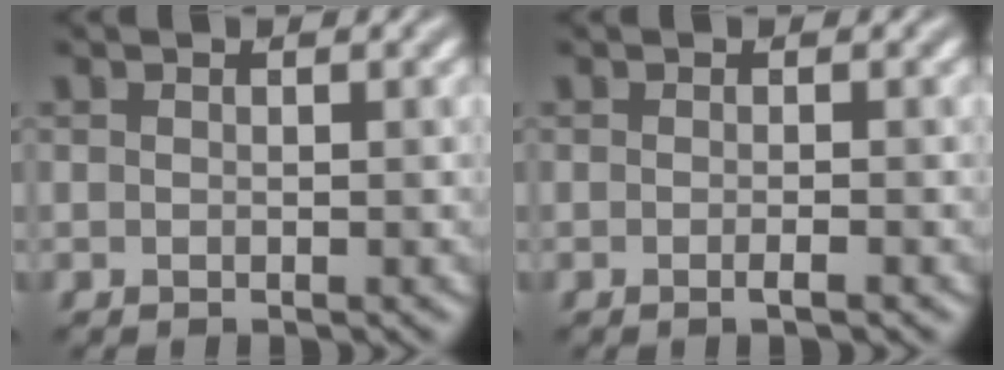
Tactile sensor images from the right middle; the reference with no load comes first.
{"total": 1.1, "force": [-0.4, 0.2, 1.0], "torque": [-0.011, -0.002, -0.010]}